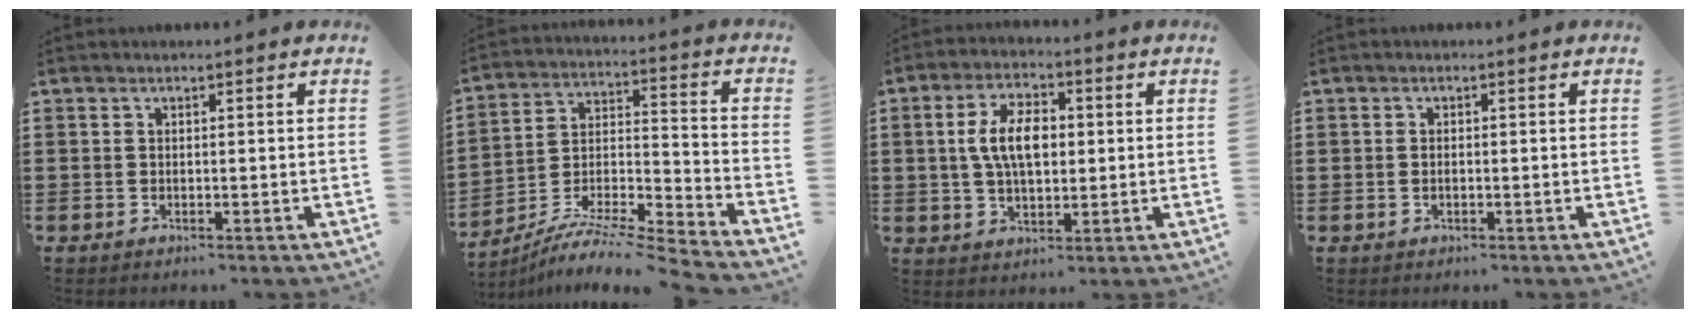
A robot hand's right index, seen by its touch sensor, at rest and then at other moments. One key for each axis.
{"total": 8.5, "fx": -7.9, "fy": 0.0, "fz": 3.1, "tx": -0.053, "ty": 0.003, "tz": -0.160}
{"total": 7.8, "fx": 0.8, "fy": 4.0, "fz": 6.6, "tx": -0.137, "ty": 0.007, "tz": 0.007}
{"total": 0.8, "fx": -0.1, "fy": 0.4, "fz": 0.6, "tx": -0.014, "ty": 0.002, "tz": -0.002}